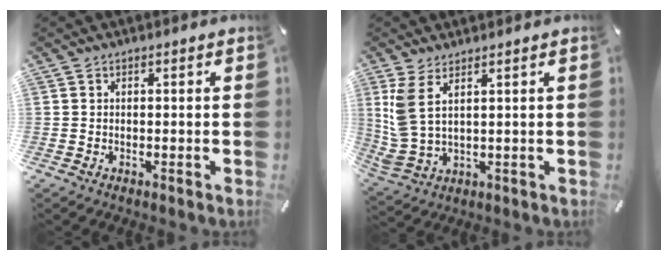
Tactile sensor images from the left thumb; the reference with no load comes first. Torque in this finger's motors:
{"motor_torque": [1.34, 1.49, 1.46, -0.35, 0.27]}